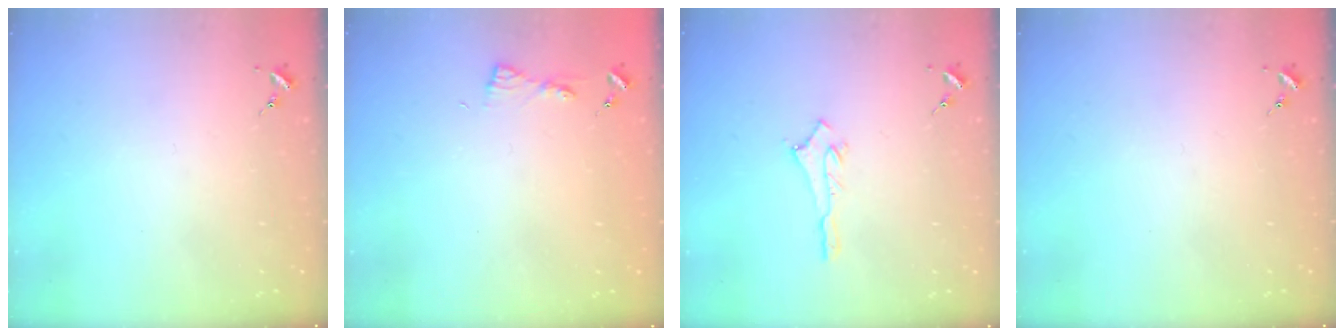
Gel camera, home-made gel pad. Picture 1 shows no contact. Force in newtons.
{"total": 4.8, "press": 4.7, "slide": 0.6}
{"total": 2.8, "press": 2.8, "slide": 0.2}
{"total": 0.0}